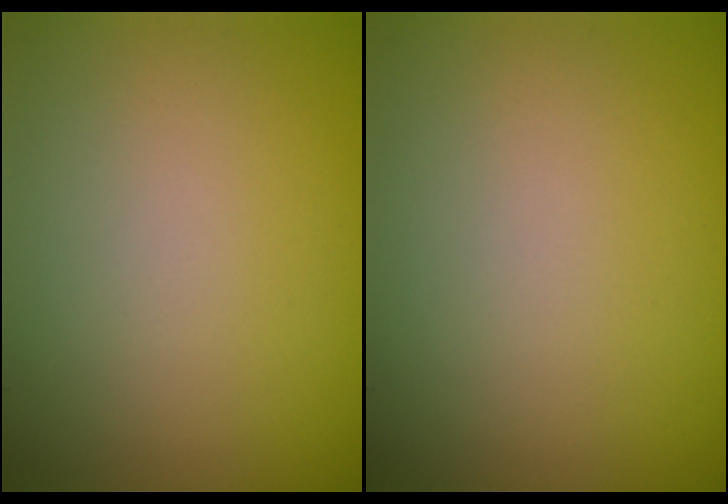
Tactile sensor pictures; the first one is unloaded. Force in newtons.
{"total": 0.0}